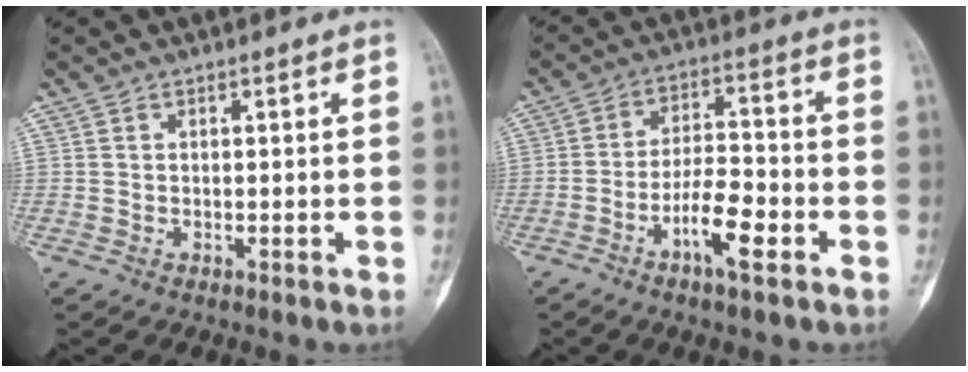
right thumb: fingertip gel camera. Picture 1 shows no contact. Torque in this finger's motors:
{"motor_torque": [0.18, 0.41, 0.15, 0.31, -0.01]}